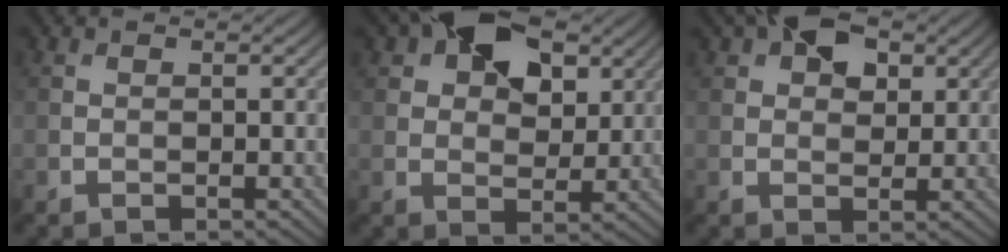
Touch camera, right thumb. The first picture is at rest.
{"total": 10.6, "force": [5.1, 6.3, 6.9], "torque": [-0.118, 0.015, 0.077]}
{"total": 6.1, "force": [3.0, 3.6, 3.9], "torque": [-0.064, 0.010, 0.046]}